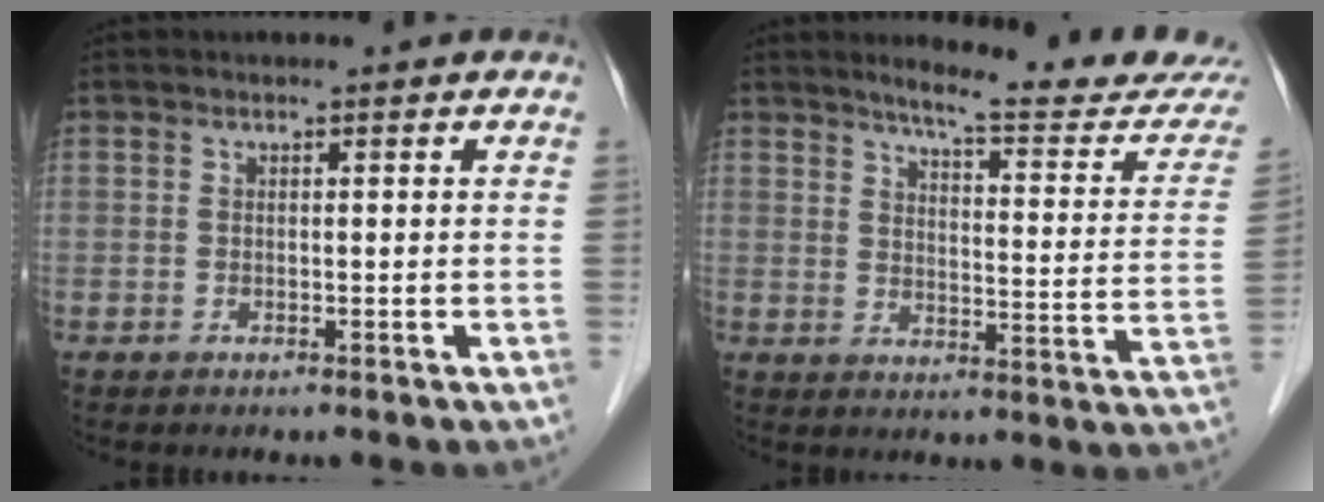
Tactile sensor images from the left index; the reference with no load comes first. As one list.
[{"total": 15.8, "force": [14.9, 0.0, 5.3], "torque": [-0.071, -0.080, 0.172]}]